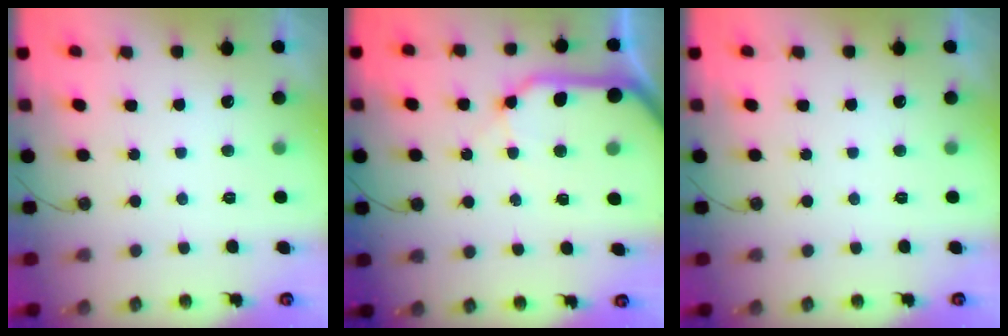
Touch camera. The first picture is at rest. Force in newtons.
{"total": 12.2, "press": 12.1, "slide": 1.6}
{"total": 0.0}